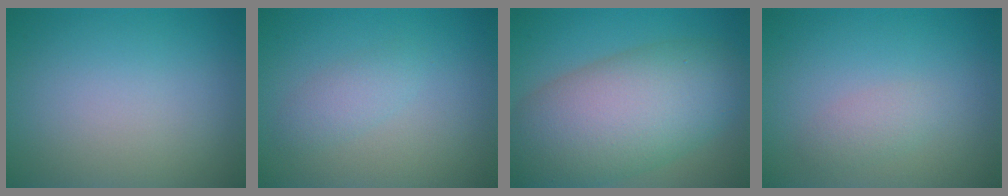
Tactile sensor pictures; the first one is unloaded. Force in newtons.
{"total": 1.6, "press": 1.6, "slide": 0.1}
{"total": 11.1, "press": 11.0, "slide": 0.8}
{"total": 1.3, "press": 1.3, "slide": 0.0}